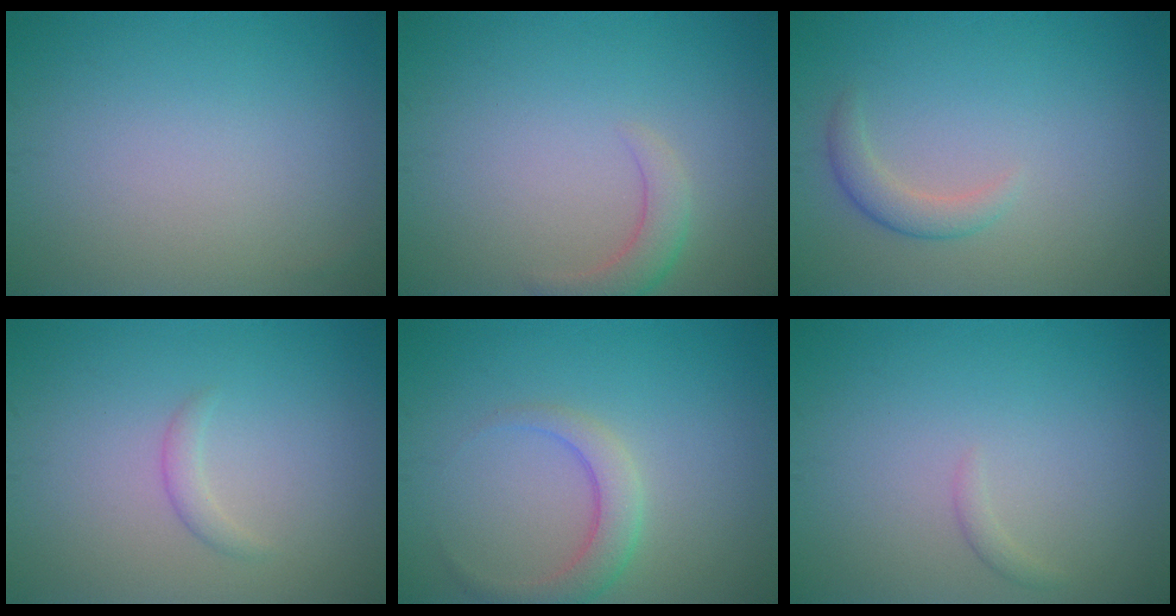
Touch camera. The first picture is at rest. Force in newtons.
{"total": 2.3, "press": 2.3, "slide": 0.3}
{"total": 1.9, "press": 1.9, "slide": 0.2}
{"total": 1.1, "press": 1.1, "slide": 0.1}
{"total": 2.9, "press": 2.9, "slide": 0.1}
{"total": 0.7, "press": 0.7, "slide": 0.1}